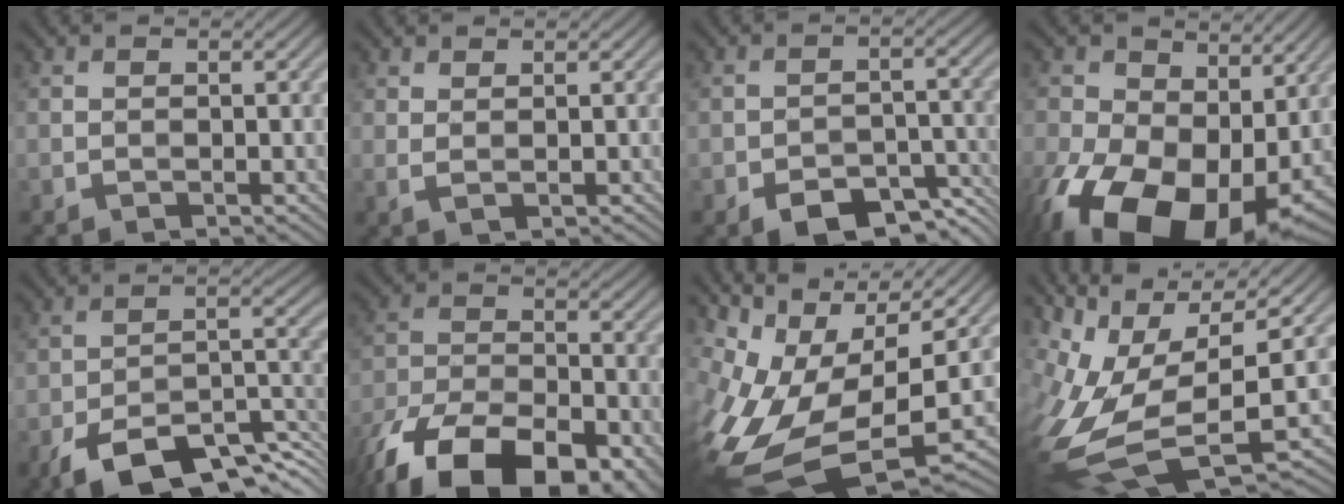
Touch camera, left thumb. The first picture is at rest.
{"total": 1.4, "force": [1.2, -0.1, 0.7], "torque": [-0.022, 0.001, 0.022]}
{"total": 7.0, "force": [-4.3, 3.5, 4.3], "torque": [-0.064, -0.003, -0.067]}
{"total": 19.2, "force": [-3.9, 12.6, 14.0], "torque": [-0.296, -0.054, -0.035]}
{"total": 12.2, "force": [-8.2, 4.6, 7.8], "torque": [-0.120, -0.006, -0.145]}
{"total": 16.8, "force": [-10.8, 8.1, 10.0], "torque": [-0.218, -0.044, -0.170]}
{"total": 14.9, "force": [-1.8, 7.2, 12.9], "torque": [-0.300, -0.027, -0.014]}
{"total": 15.5, "force": [-0.4, 7.3, 13.7], "torque": [-0.318, -0.030, 0.010]}